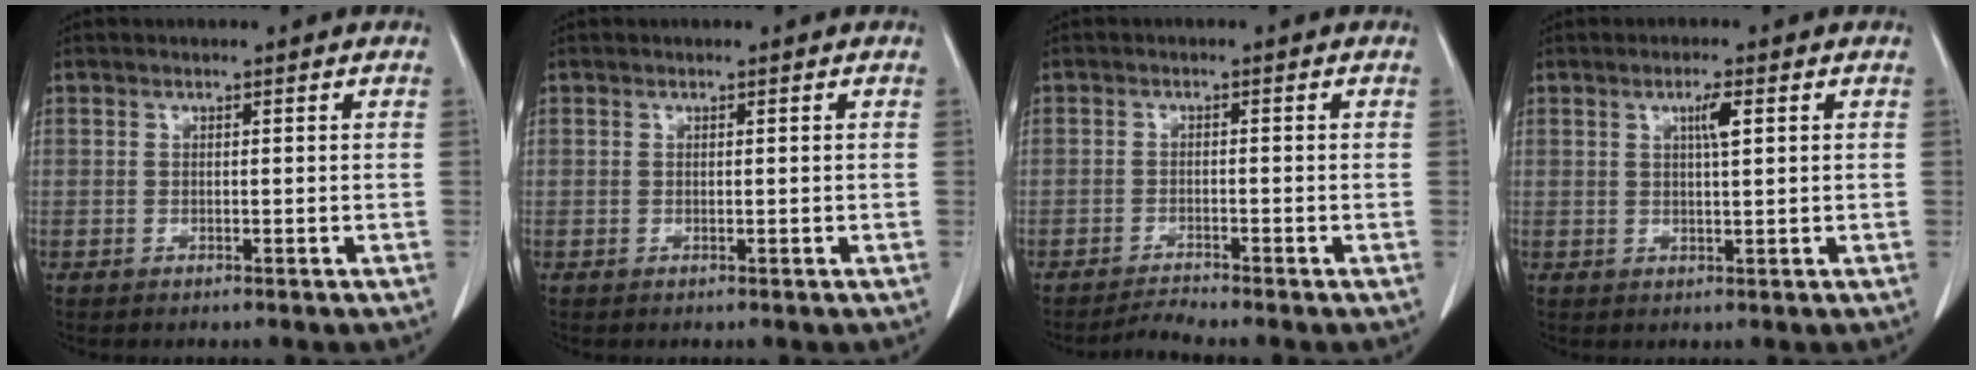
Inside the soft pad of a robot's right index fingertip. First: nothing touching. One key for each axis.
{"total": 0.0}
{"total": 2.4, "fx": -2.1, "fy": -1.0, "fz": 0.0, "tx": -0.004, "ty": -0.014, "tz": -0.040}
{"total": 2.7, "fx": 1.0, "fy": 0.1, "fz": 2.5, "tx": -0.043, "ty": 0.001, "tz": 0.016}